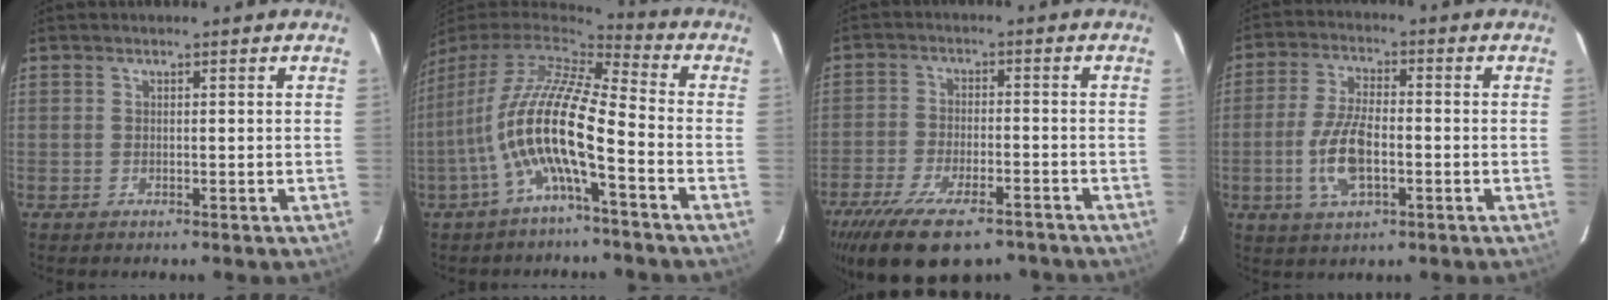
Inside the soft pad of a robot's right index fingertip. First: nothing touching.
{"total": 14.3, "force": [-4.4, 2.2, 13.4], "torque": [-0.245, -0.008, -0.088]}
{"total": 17.7, "force": [-12.8, 6.5, 10.4], "torque": [-0.215, -0.042, -0.203]}
{"total": 9.6, "force": [-2.4, 4.0, 8.4], "torque": [-0.175, 0.000, -0.044]}